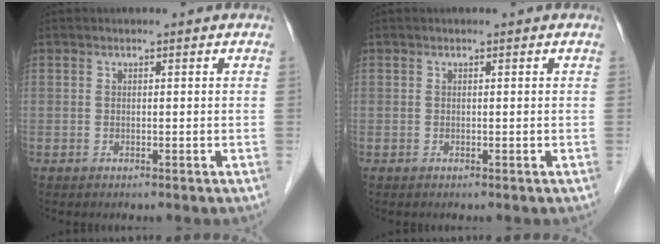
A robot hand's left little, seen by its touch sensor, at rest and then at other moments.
{"total": 0.0}